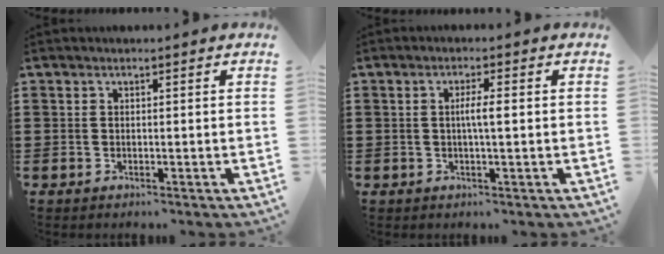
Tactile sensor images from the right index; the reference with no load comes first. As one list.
[{"total": 2.8, "force": [0.0, 0.2, 2.8], "torque": [-0.051, -0.003, -0.003]}]